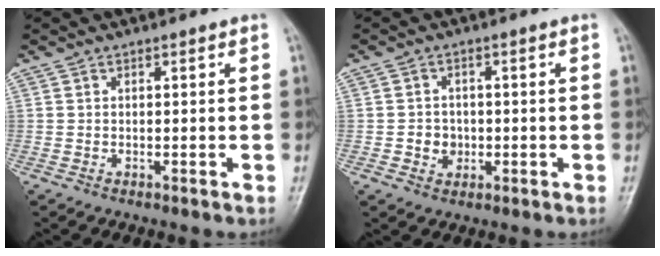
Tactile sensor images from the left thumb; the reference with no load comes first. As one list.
[{"total": 3.2, "force": [-0.3, 3.0, 1.2], "torque": [0.002, 0.006, -0.002]}]